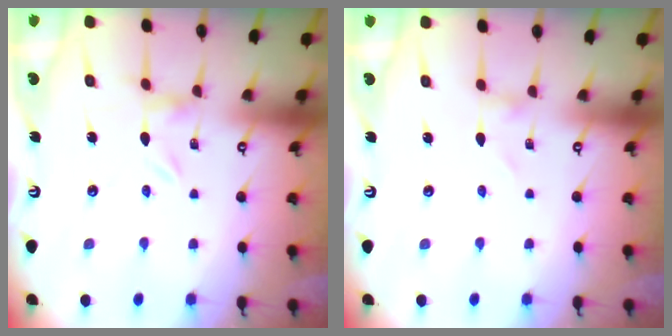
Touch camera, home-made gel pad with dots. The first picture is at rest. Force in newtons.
{"total": 1.0, "press": 1.0, "slide": 0.1}